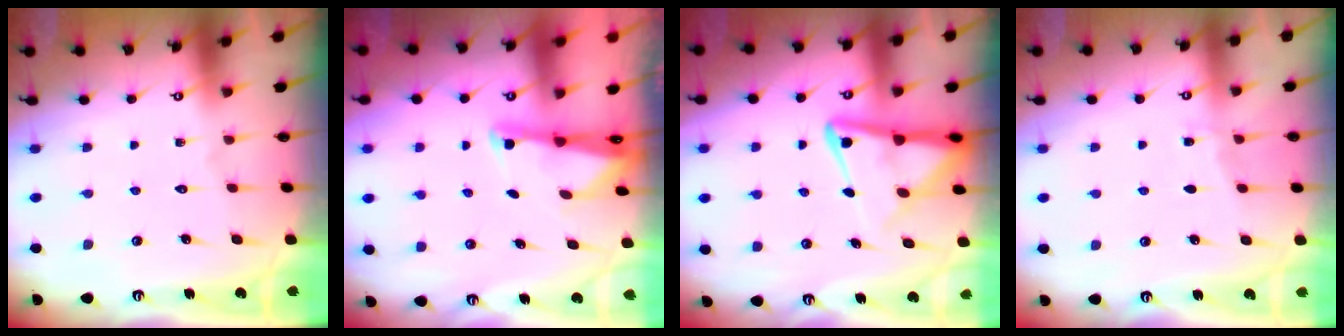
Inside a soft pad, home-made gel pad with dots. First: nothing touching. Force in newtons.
{"total": 1.7, "press": 1.7, "slide": 0.3}
{"total": 8.7, "press": 8.6, "slide": 1.0}
{"total": 3.9, "press": 3.9, "slide": 0.5}